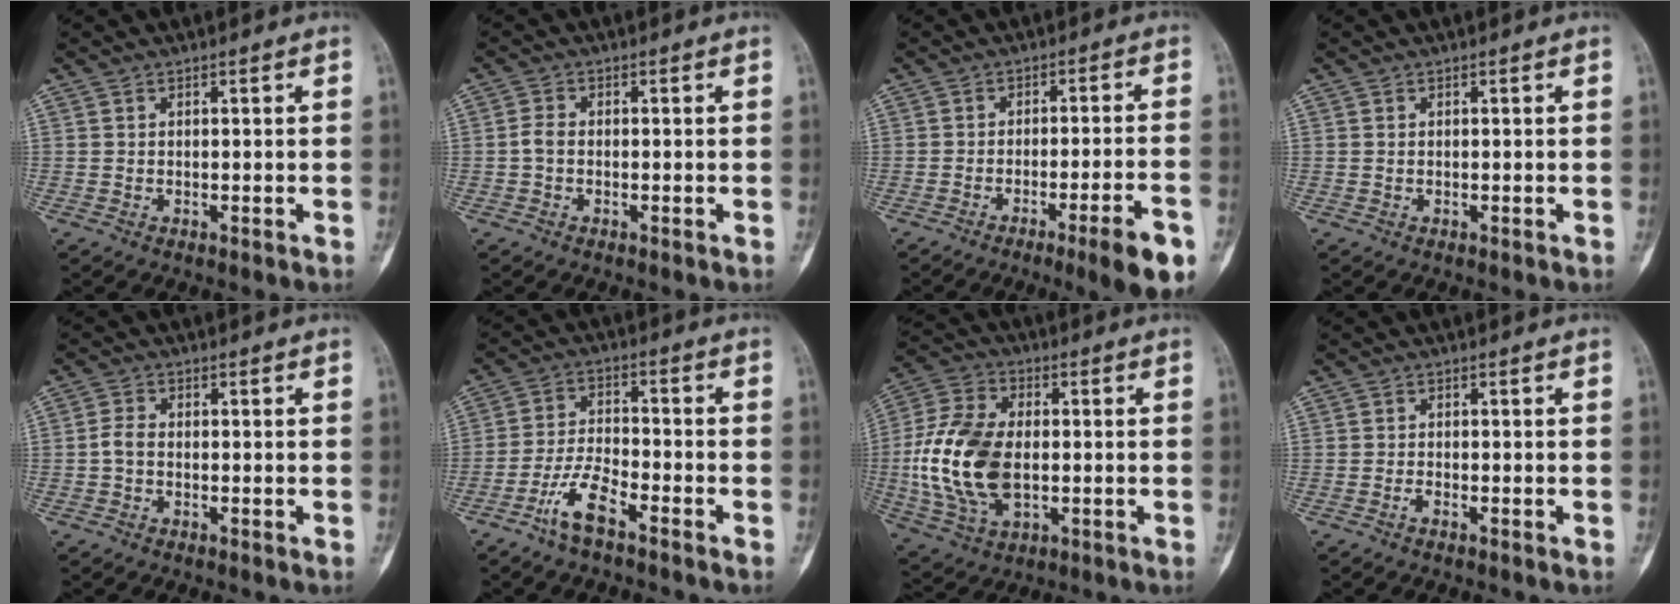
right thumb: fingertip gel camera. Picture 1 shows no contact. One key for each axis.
{"total": 2.0, "fx": -0.5, "fy": 1.3, "fz": 1.4, "tx": -0.029, "ty": 0.003, "tz": -0.015}
{"total": 10.4, "fx": -5.6, "fy": 1.0, "fz": 8.7, "tx": -0.120, "ty": 0.015, "tz": -0.077}
{"total": 0.0}
{"total": 2.4, "fx": -0.6, "fy": 1.5, "fz": 1.8, "tx": -0.035, "ty": 0.006, "tz": -0.018}
{"total": 7.5, "fx": -4.9, "fy": 2.2, "fz": 5.2, "tx": -0.110, "ty": 0.025, "tz": -0.098}
{"total": 17.8, "fx": -1.2, "fy": 10.9, "fz": 14.1, "tx": -0.288, "ty": 0.005, "tz": -0.018}
{"total": 1.0, "fx": -0.7, "fy": 0.2, "fz": 0.6, "tx": -0.015, "ty": 0.001, "tz": -0.017}